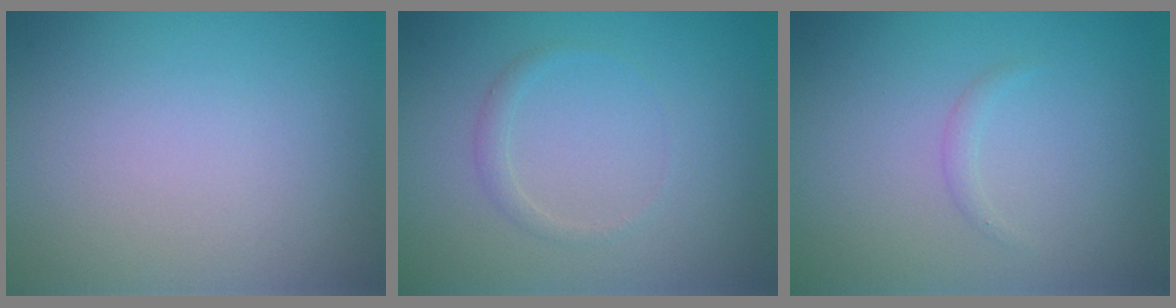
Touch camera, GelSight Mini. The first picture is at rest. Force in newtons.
{"total": 0.9, "press": 0.9, "slide": 0.0}
{"total": 0.6, "press": 0.6, "slide": 0.0}